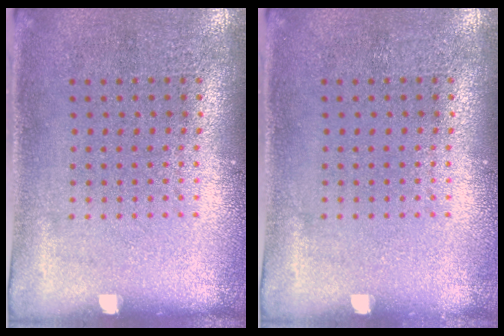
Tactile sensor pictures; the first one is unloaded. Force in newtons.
{"total": 0.0}